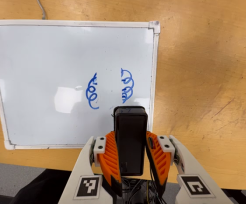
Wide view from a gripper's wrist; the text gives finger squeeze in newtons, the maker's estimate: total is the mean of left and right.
{"total": 5.9, "left": 4.7, "right": 7.1}